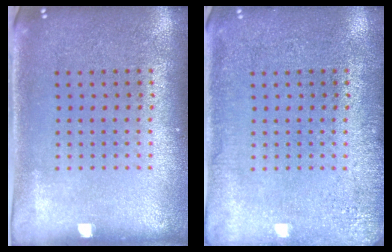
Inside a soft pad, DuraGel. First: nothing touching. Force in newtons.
{"total": 2.3, "press": 2.2, "slide": 0.3}